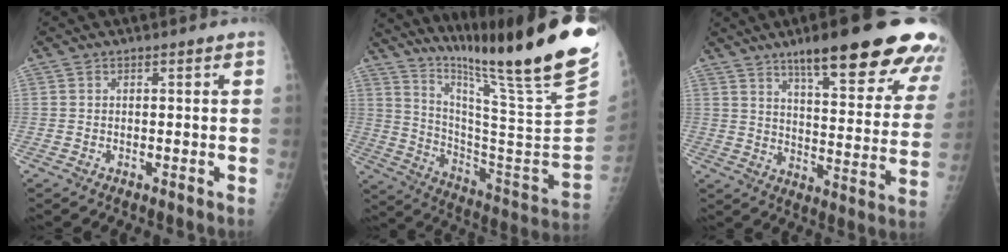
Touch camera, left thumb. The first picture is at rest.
{"total": 27.8, "force": [22.5, -1.0, 16.2], "torque": [-0.239, -0.170, 0.345]}
{"total": 23.6, "force": [15.7, 5.0, 16.9], "torque": [-0.196, -0.061, 0.218]}